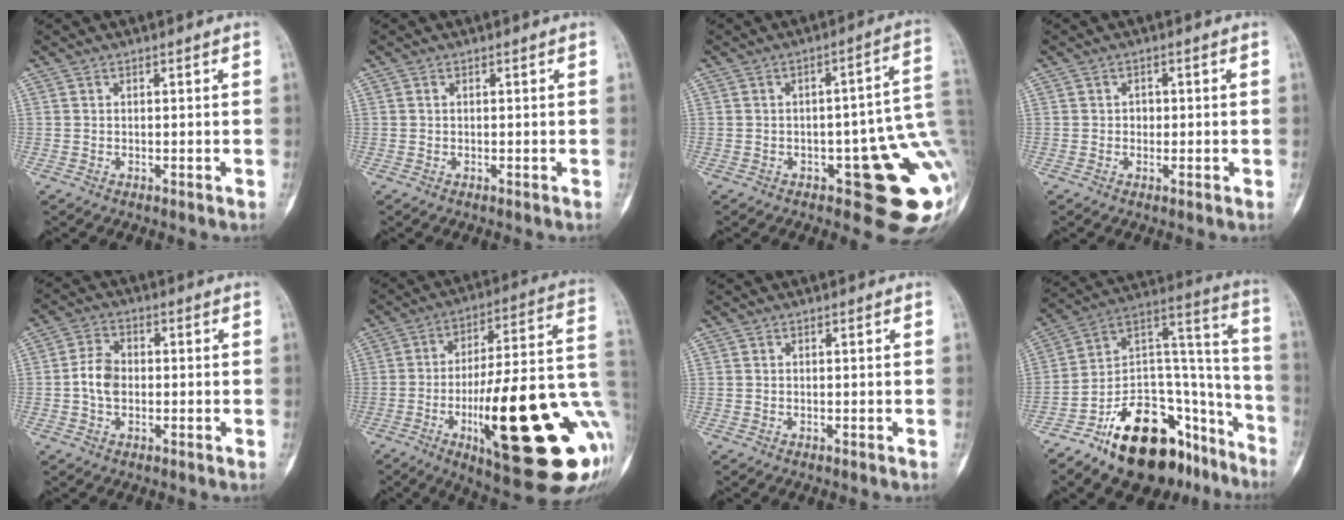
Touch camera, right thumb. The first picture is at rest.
{"total": 0.0}
{"total": 16.1, "force": [-4.1, 6.1, 14.3], "torque": [-0.112, 0.029, -0.040]}
{"total": 1.5, "force": [-0.1, 1.2, 0.8], "torque": [-0.003, 0.004, -0.005]}
{"total": 5.4, "force": [-0.5, 3.8, 3.8], "torque": [-0.068, 0.014, -0.015]}
{"total": 31.8, "force": [-7.9, 8.2, 29.7], "torque": [-0.380, 0.000, -0.110]}
{"total": 0.0}
{"total": 27.1, "force": [-16.6, 13.9, 16.4], "torque": [-0.188, 0.115, -0.264]}